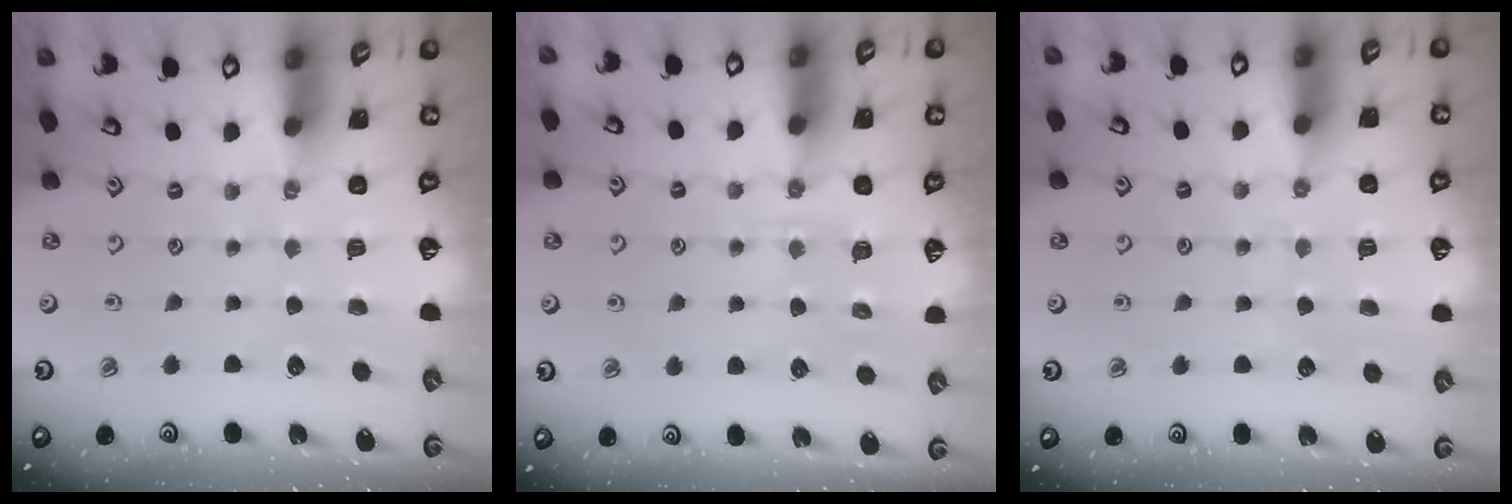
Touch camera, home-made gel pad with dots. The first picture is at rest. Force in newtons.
{"total": 5.3, "press": 5.2, "slide": 0.8}
{"total": 2.6, "press": 2.6, "slide": 0.3}